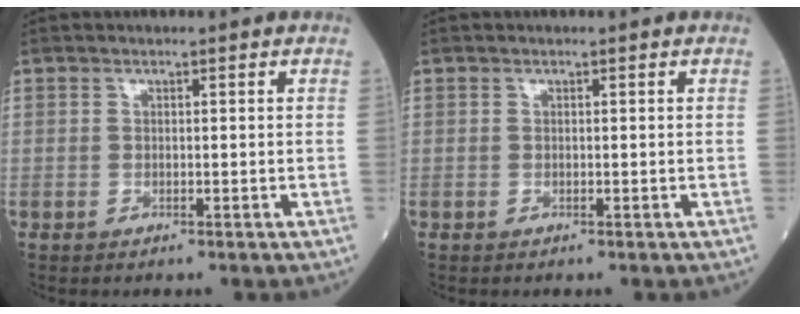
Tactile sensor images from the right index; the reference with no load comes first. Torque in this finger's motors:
{"motor_torque": [0.01, 0.01, 0.00, -0.01]}